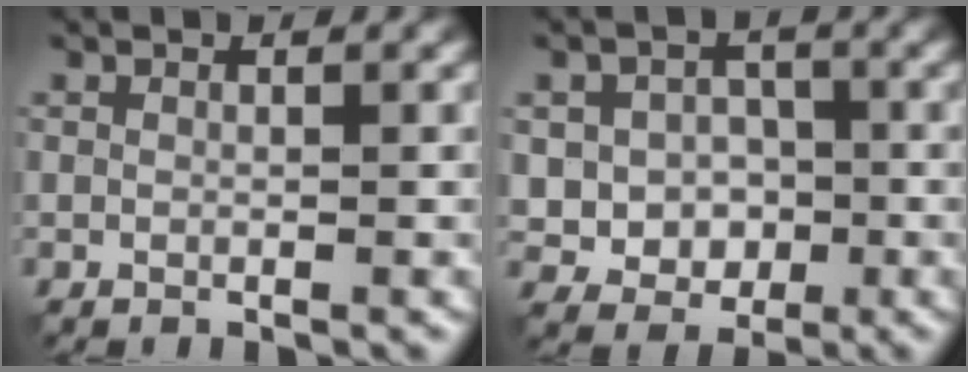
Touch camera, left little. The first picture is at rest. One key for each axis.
{"total": 4.5, "fx": -0.6, "fy": 3.8, "fz": 2.2, "tx": -0.024, "ty": -0.002, "tz": -0.020}